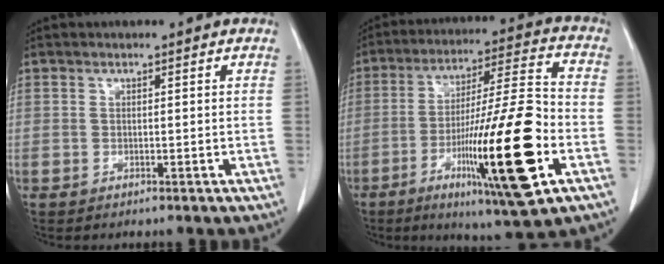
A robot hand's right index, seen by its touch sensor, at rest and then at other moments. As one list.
[{"total": 20.9, "force": [-7.2, 1.2, 19.5], "torque": [-0.320, -0.020, -0.115]}]